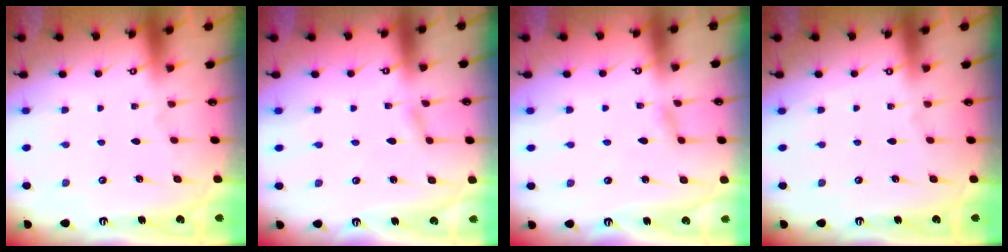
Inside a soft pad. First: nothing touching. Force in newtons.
{"total": 2.3, "press": 2.3, "slide": 0.1}
{"total": 3.1, "press": 3.1, "slide": 0.3}
{"total": 0.0}